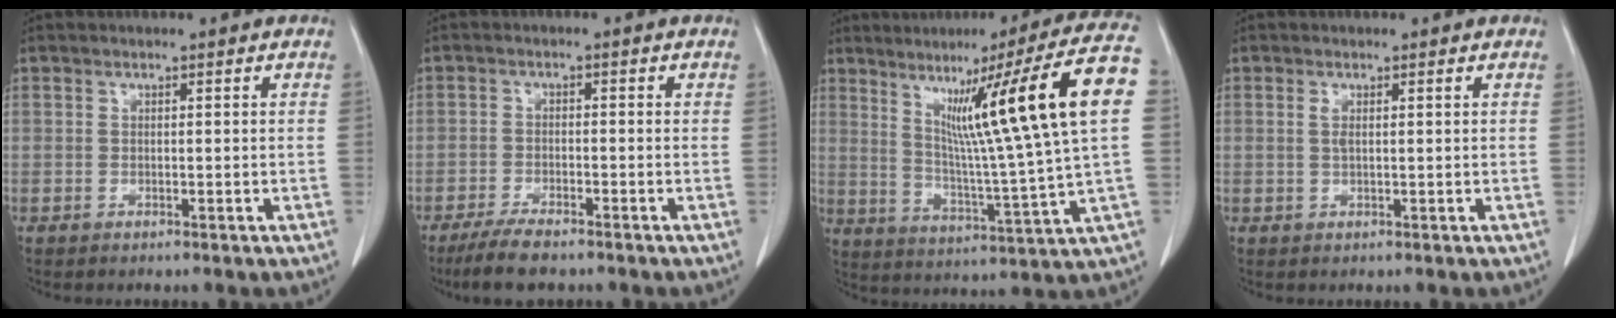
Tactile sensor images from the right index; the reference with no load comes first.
{"total": 5.1, "force": [-4.1, 1.3, 2.7], "torque": [-0.054, -0.008, -0.074]}
{"total": 21.4, "force": [5.9, -1.2, 20.6], "torque": [-0.288, 0.007, 0.079]}
{"total": 1.2, "force": [0.3, 0.1, 1.1], "torque": [-0.030, 0.004, 0.007]}